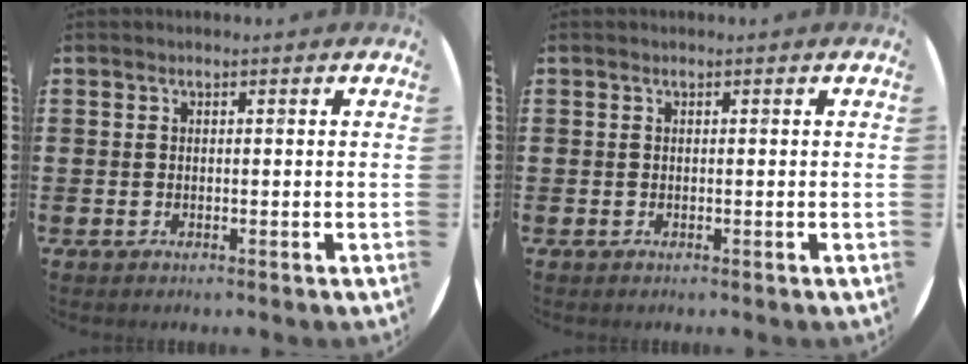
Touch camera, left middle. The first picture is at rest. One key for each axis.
{"total": 0.0}